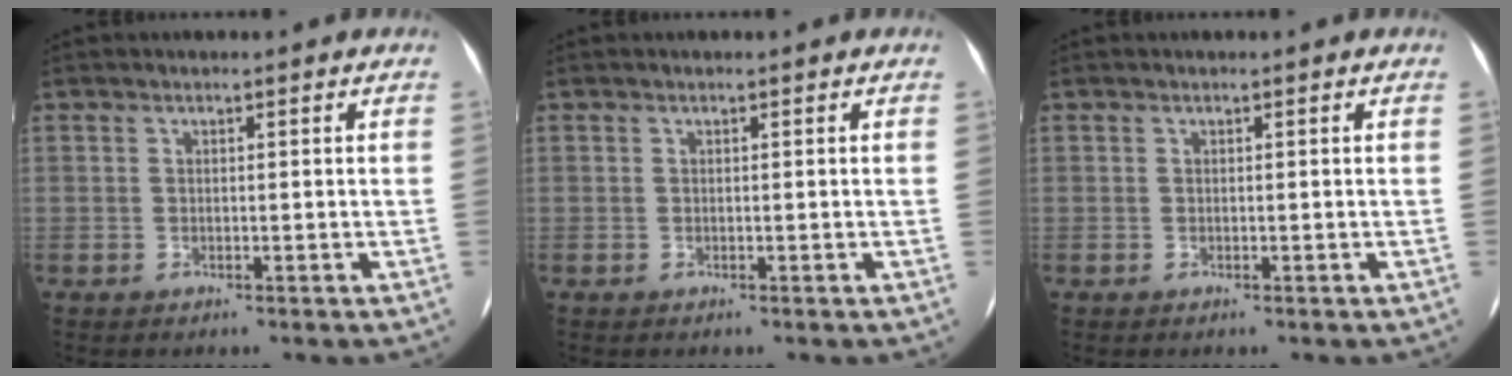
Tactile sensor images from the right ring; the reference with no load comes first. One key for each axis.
{"total": 0.0}
{"total": 0.0}